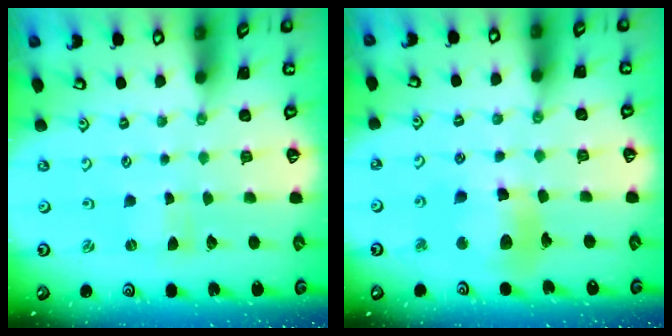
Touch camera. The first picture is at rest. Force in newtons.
{"total": 12.7, "press": 12.7, "slide": 1.4}